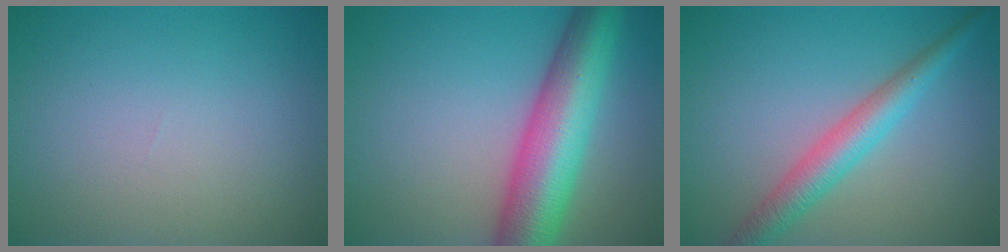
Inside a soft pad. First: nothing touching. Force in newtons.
{"total": 9.9, "press": 9.9, "slide": 0.4}
{"total": 3.9, "press": 3.9, "slide": 0.1}